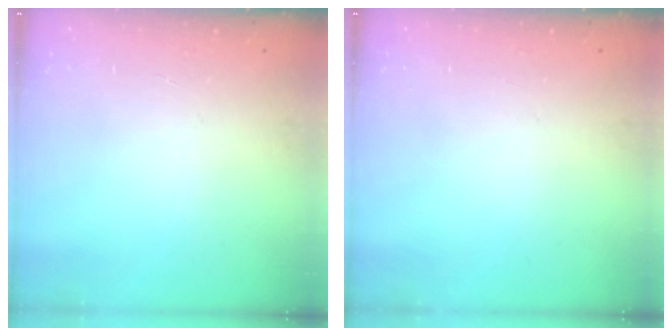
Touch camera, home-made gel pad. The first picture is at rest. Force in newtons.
{"total": 0.0}